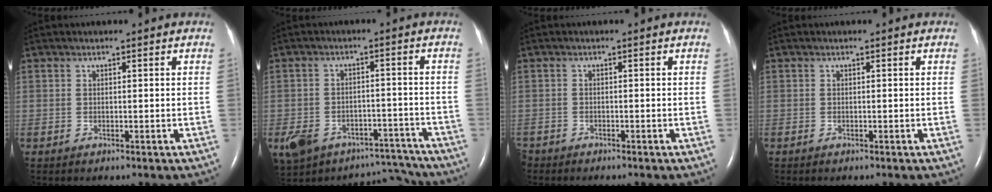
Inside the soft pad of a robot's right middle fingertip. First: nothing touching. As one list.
[{"total": 16.2, "force": [-13.0, 7.7, 5.7], "torque": [-0.147, 0.020, -0.178]}, {"total": 2.1, "force": [-1.9, 0.6, 0.2], "torque": [-0.004, -0.004, -0.033]}, {"total": 0.0}]